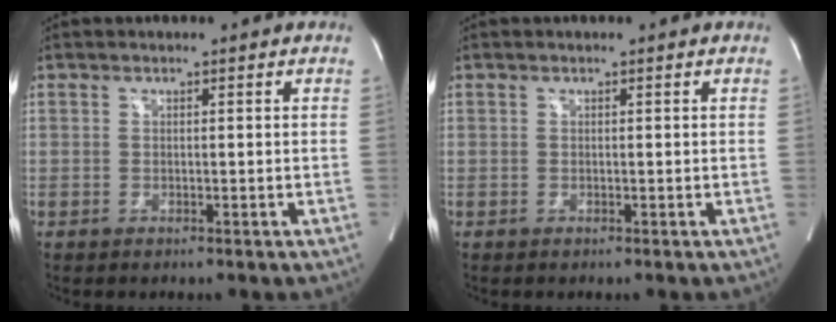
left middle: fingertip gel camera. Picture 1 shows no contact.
{"total": 0.0}